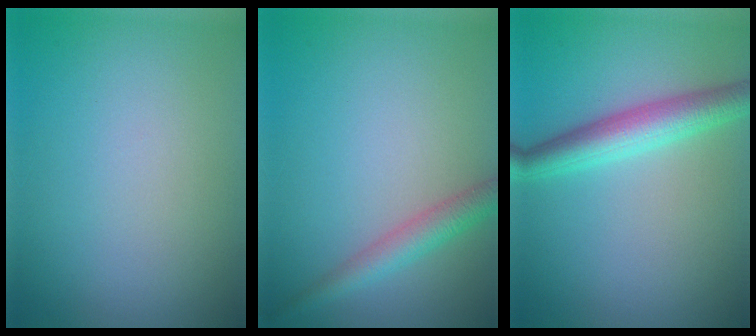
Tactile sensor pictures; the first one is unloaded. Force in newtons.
{"total": 2.8, "press": 2.8, "slide": 0.2}
{"total": 4.3, "press": 4.3, "slide": 0.0}